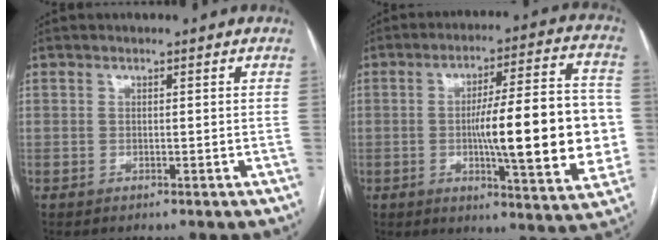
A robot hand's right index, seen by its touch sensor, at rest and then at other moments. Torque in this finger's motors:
{"motor_torque": [1.44, -0.70, 0.52, 0.16]}